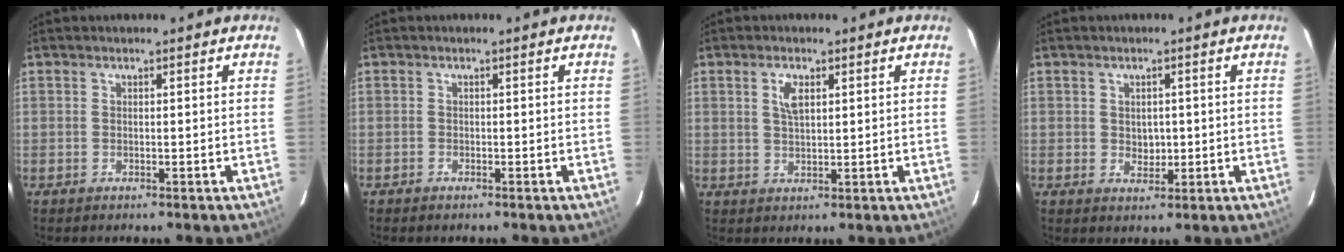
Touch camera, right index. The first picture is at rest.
{"total": 0.6, "force": [-0.5, 0.3, 0.0], "torque": [-0.002, 0.002, -0.010]}
{"total": 3.3, "force": [1.3, 1.5, 2.7], "torque": [-0.051, 0.004, 0.024]}
{"total": 2.9, "force": [0.0, 2.4, 1.7], "torque": [-0.024, 0.001, 0.005]}